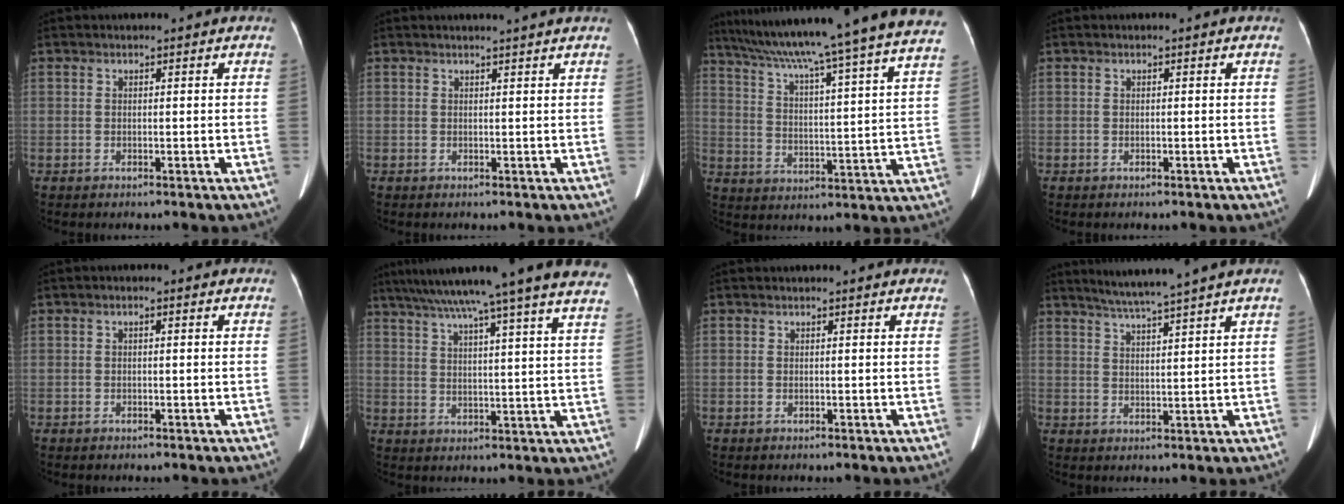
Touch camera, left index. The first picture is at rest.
{"total": 2.3, "force": [2.1, -0.4, 0.8], "torque": [-0.010, 0.010, 0.025]}
{"total": 29.8, "force": [26.2, -1.7, 14.1], "torque": [-0.235, -0.050, 0.347]}
{"total": 0.0}
{"total": 0.9, "force": [-0.1, 0.3, 0.8], "torque": [-0.015, 0.003, -0.004]}
{"total": 26.7, "force": [22.8, -1.1, 14.0], "torque": [-0.230, -0.020, 0.299]}
{"total": 2.5, "force": [2.2, 0.8, 0.8], "torque": [-0.010, 0.023, 0.017]}
{"total": 7.8, "force": [6.5, -1.7, 3.9], "torque": [-0.064, 0.007, 0.103]}